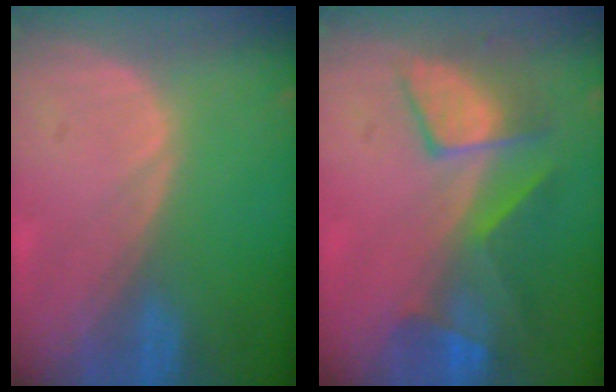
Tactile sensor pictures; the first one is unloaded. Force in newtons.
{"total": 7.6, "press": 7.5, "slide": 1.1}